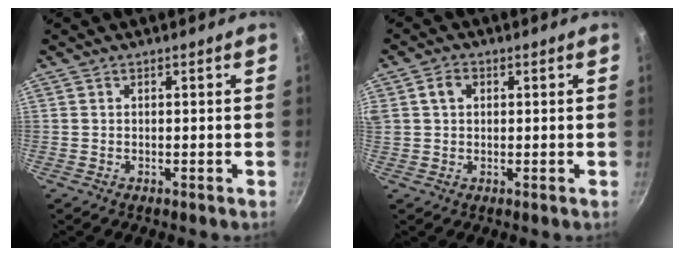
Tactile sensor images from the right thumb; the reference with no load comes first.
{"total": 5.1, "force": [1.5, 3.7, 3.2], "torque": [-0.056, 0.012, 0.024]}